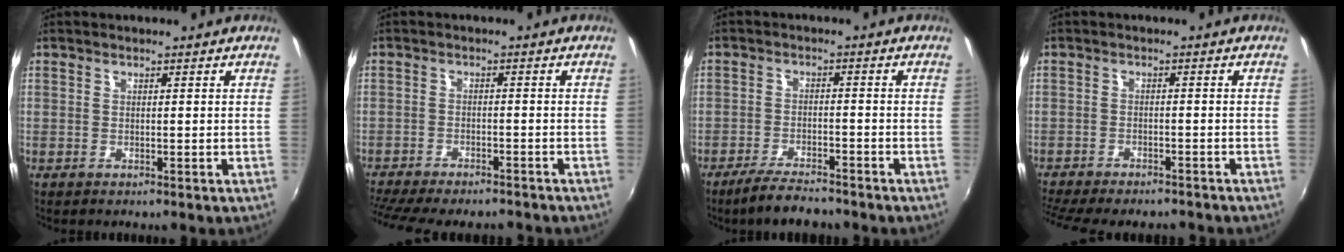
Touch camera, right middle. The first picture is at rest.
{"total": 14.4, "force": [-12.4, 3.4, 6.4], "torque": [-0.145, -0.030, -0.187]}
{"total": 7.1, "force": [-6.1, 1.4, 3.4], "torque": [-0.082, -0.012, -0.104]}
{"total": 12.5, "force": [-10.9, 3.0, 5.3], "torque": [-0.124, -0.026, -0.162]}